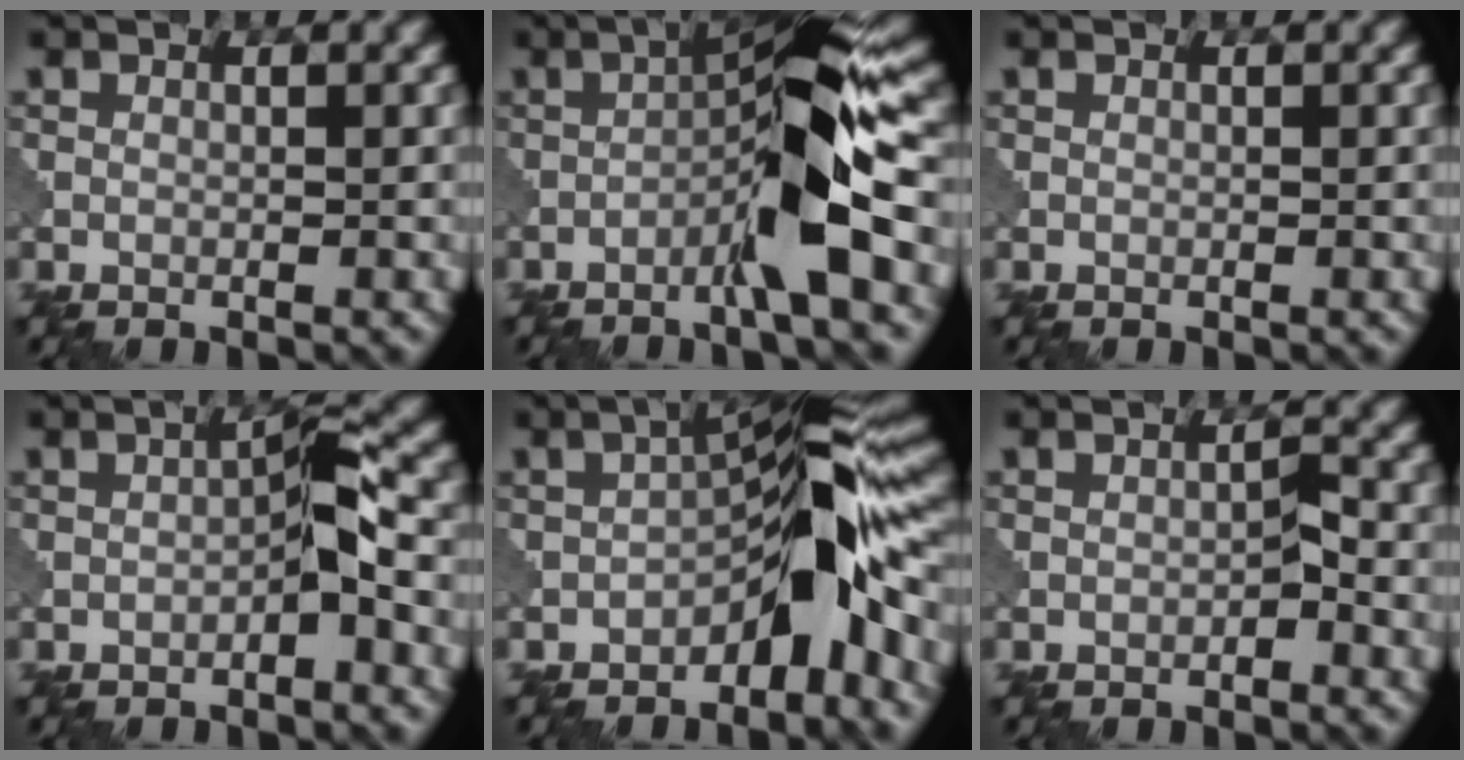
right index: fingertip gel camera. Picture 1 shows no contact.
{"total": 7.4, "force": [-2.7, 0.8, 6.8], "torque": [-0.114, 0.023, -0.055]}
{"total": 0.0}
{"total": 2.9, "force": [-1.0, 0.6, 2.7], "torque": [-0.045, 0.013, -0.020]}
{"total": 8.7, "force": [-3.3, 2.9, 7.5], "torque": [-0.092, 0.024, -0.071]}
{"total": 1.1, "force": [-0.5, 0.3, 1.0], "torque": [-0.015, 0.005, -0.007]}